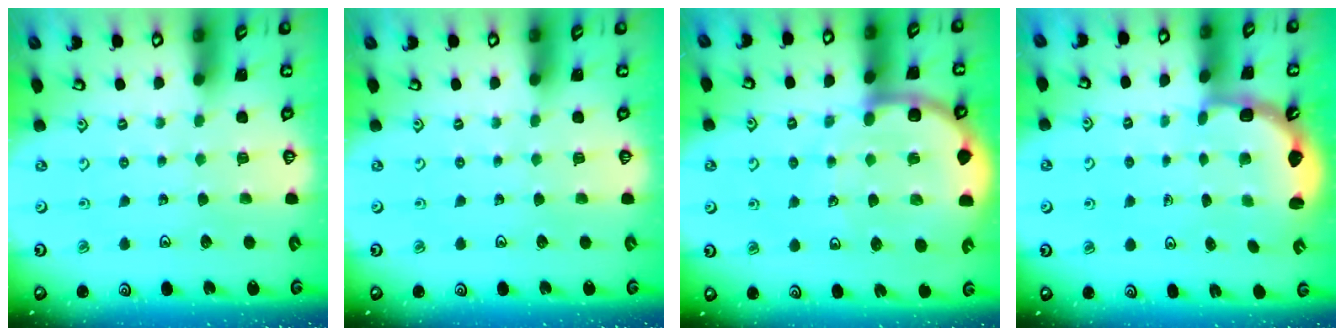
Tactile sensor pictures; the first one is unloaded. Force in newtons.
{"total": 0.0}
{"total": 11.4, "press": 10.9, "slide": 3.2}
{"total": 3.3, "press": 2.3, "slide": 2.3}